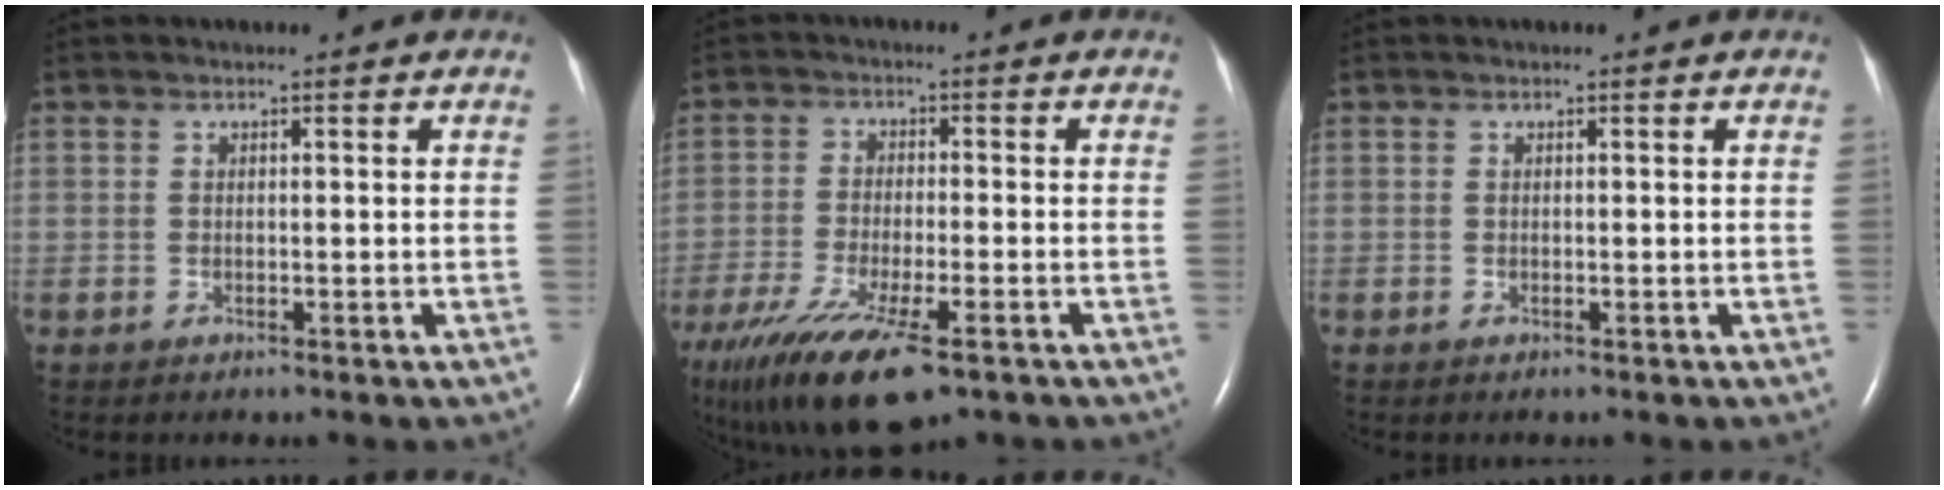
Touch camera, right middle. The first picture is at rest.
{"total": 16.0, "force": [-10.4, 3.9, 11.5], "torque": [-0.235, -0.044, -0.171]}
{"total": 0.0}